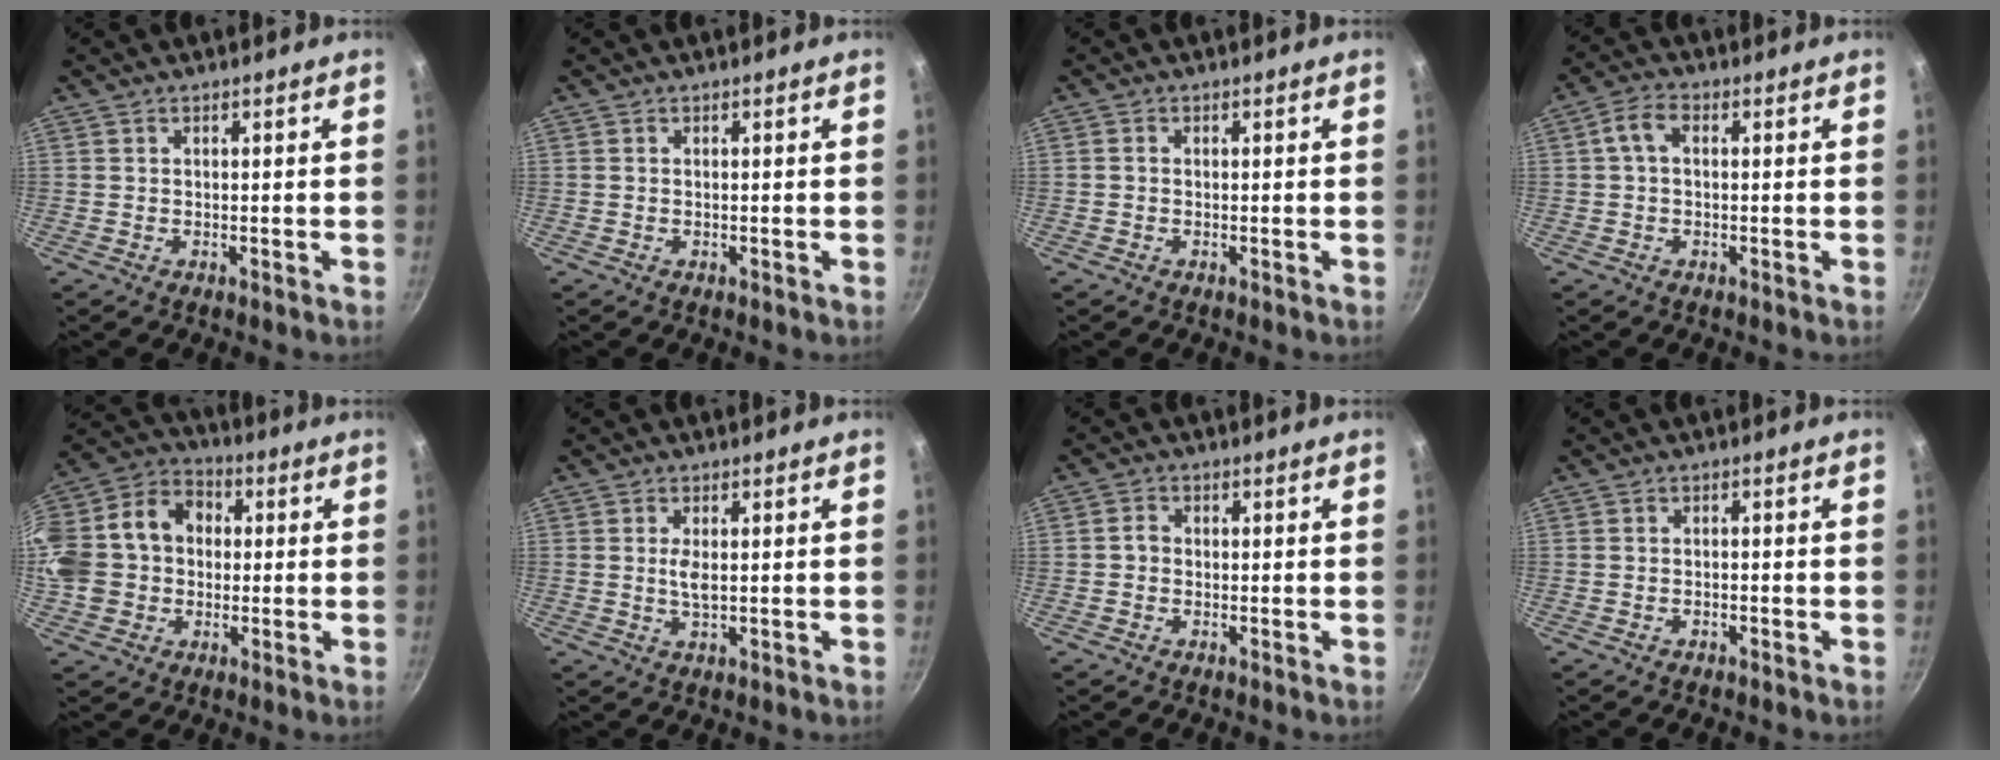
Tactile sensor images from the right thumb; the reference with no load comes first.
{"total": 0.0}
{"total": 0.6, "force": [-0.1, 0.5, 0.3], "torque": [-0.005, 0.004, -0.004]}
{"total": 4.2, "force": [0.5, 2.5, 3.3], "torque": [-0.068, 0.016, 0.004]}
{"total": 20.4, "force": [0.4, 16.8, 11.6], "torque": [-0.224, 0.057, -0.001]}
{"total": 2.8, "force": [0.3, 1.1, 2.5], "torque": [-0.050, -0.002, 0.007]}
{"total": 1.8, "force": [-0.4, 1.6, 0.9], "torque": [-0.013, 0.011, -0.009]}
{"total": 1.0, "force": [-0.6, 0.5, 0.5], "torque": [-0.013, 0.008, -0.010]}